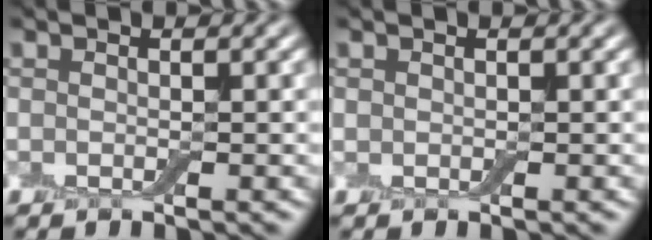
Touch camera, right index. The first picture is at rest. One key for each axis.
{"total": 0.0}